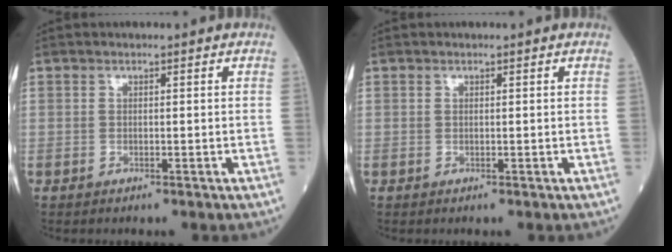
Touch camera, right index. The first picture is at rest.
{"total": 0.0}